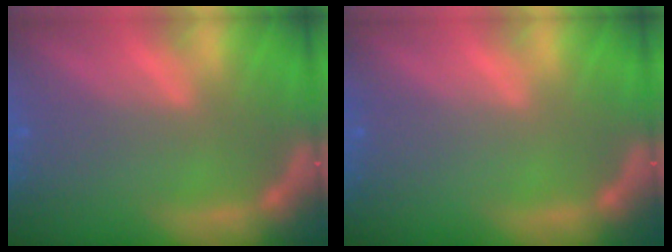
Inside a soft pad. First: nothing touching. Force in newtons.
{"total": 0.0}